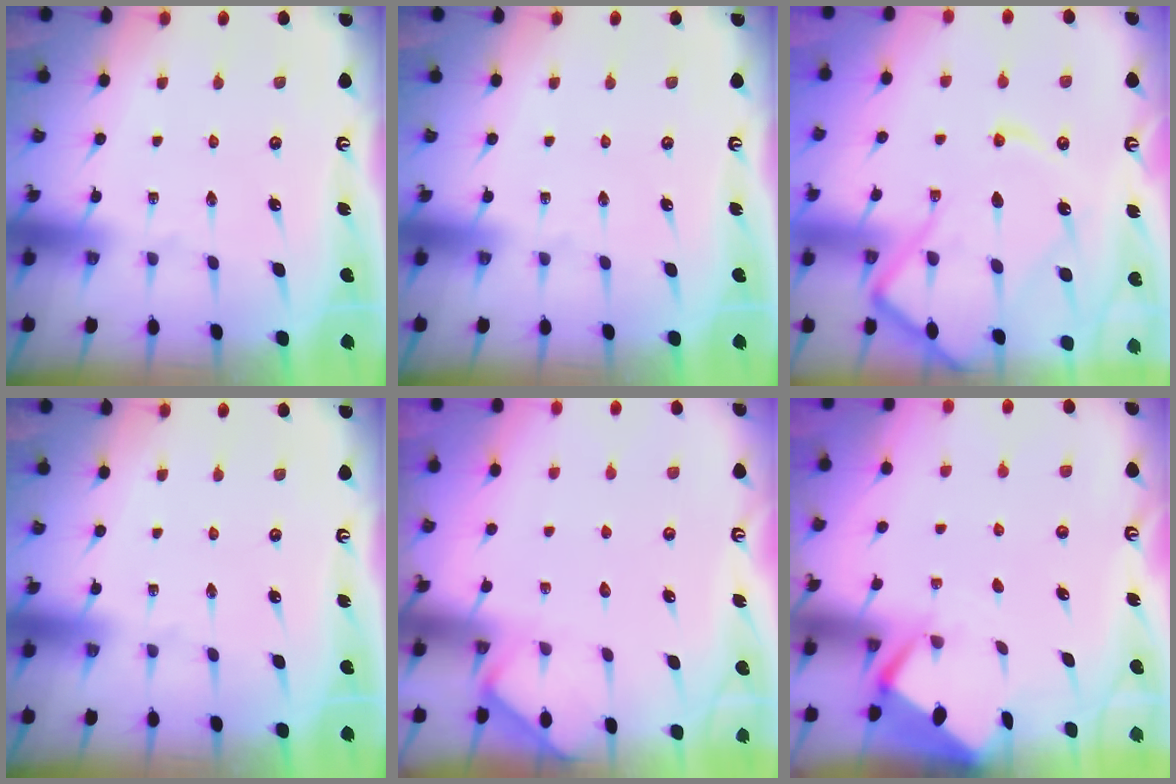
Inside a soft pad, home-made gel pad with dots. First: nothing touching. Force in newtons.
{"total": 0.0}
{"total": 12.9, "press": 12.8, "slide": 1.3}
{"total": 0.0}
{"total": 3.5, "press": 3.4, "slide": 0.4}
{"total": 2.9, "press": 2.9, "slide": 0.4}